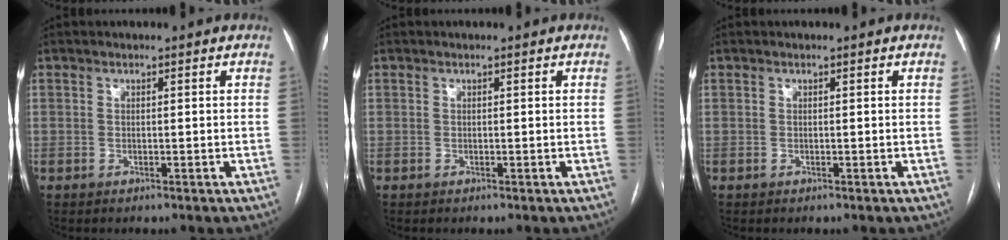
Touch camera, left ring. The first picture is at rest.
{"total": 0.0}
{"total": 0.0}